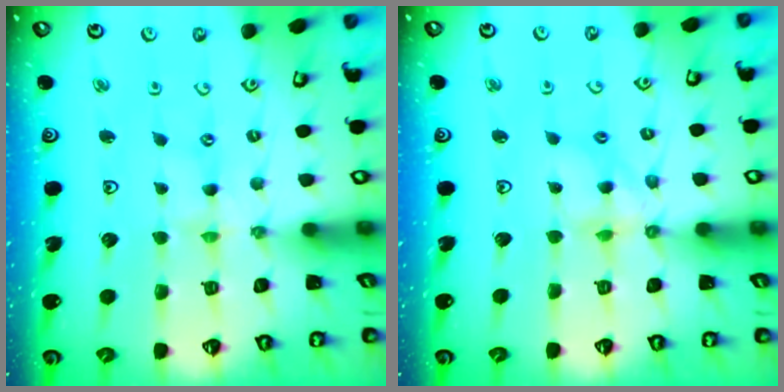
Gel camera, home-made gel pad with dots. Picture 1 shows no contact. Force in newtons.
{"total": 8.2, "press": 8.2, "slide": 0.6}